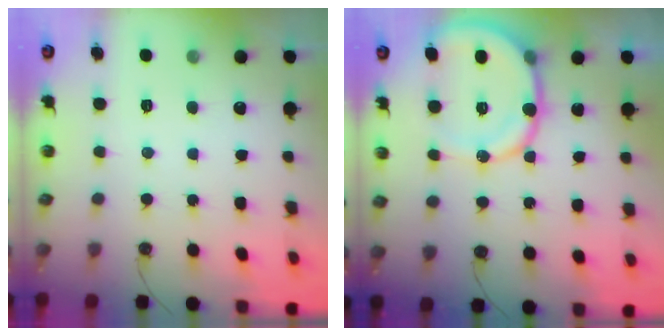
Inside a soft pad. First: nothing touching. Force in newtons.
{"total": 13.9, "press": 13.6, "slide": 2.8}